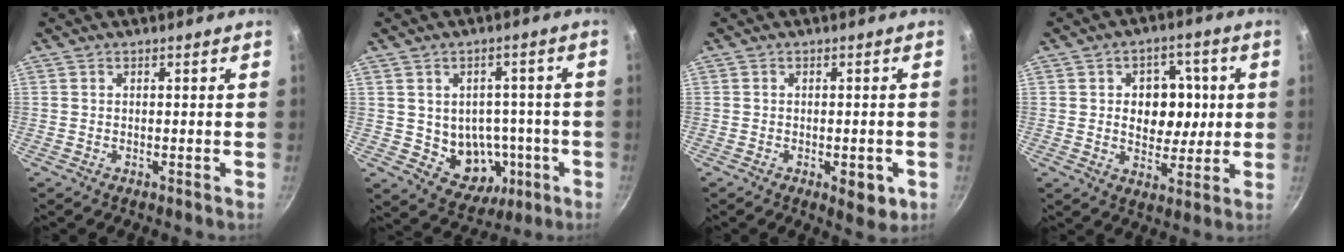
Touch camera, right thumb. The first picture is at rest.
{"total": 10.6, "force": [-1.8, 8.6, 5.9], "torque": [-0.041, 0.016, -0.006]}
{"total": 4.7, "force": [-1.6, 2.1, 3.8], "torque": [-0.040, -0.002, -0.017]}
{"total": 10.6, "force": [1.2, 7.8, 7.2], "torque": [-0.045, 0.004, 0.021]}